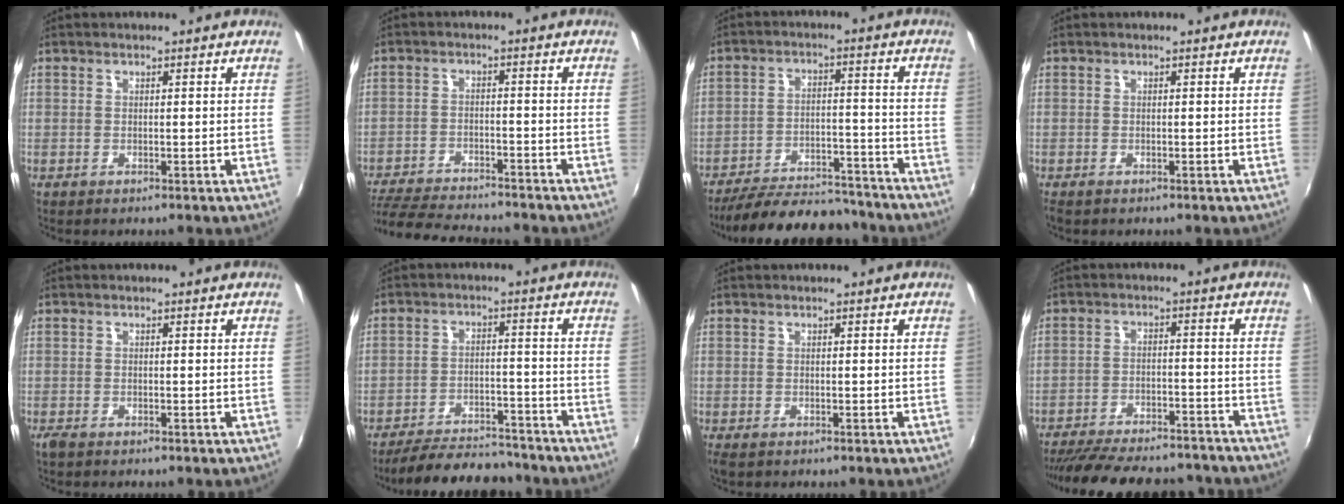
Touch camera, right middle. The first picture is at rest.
{"total": 14.6, "force": [-12.9, 2.7, 6.2], "torque": [-0.139, -0.025, -0.205]}
{"total": 18.7, "force": [-16.5, 5.4, 7.0], "torque": [-0.140, 0.005, -0.225]}
{"total": 0.8, "force": [-0.6, 0.3, 0.3], "torque": [-0.009, -0.005, -0.012]}
{"total": 1.1, "force": [-0.8, 0.3, 0.6], "torque": [-0.012, -0.004, -0.017]}
{"total": 13.8, "force": [-12.3, 3.8, 4.8], "torque": [-0.111, 0.007, -0.175]}
{"total": 0.9, "force": [-0.5, 0.5, 0.6], "torque": [-0.013, -0.005, -0.008]}
{"total": 22.7, "force": [-19.9, 6.4, 9.0], "torque": [-0.183, -0.004, -0.263]}